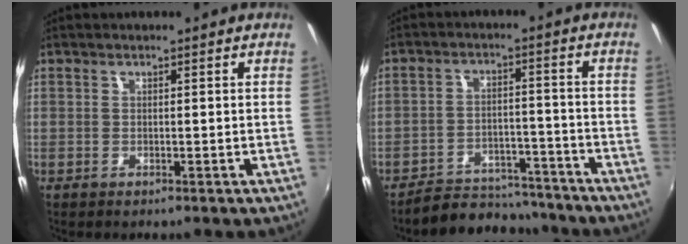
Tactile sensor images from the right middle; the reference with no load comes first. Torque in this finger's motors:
{"motor_torque": [-0.11, -0.72, -0.71, -0.21]}